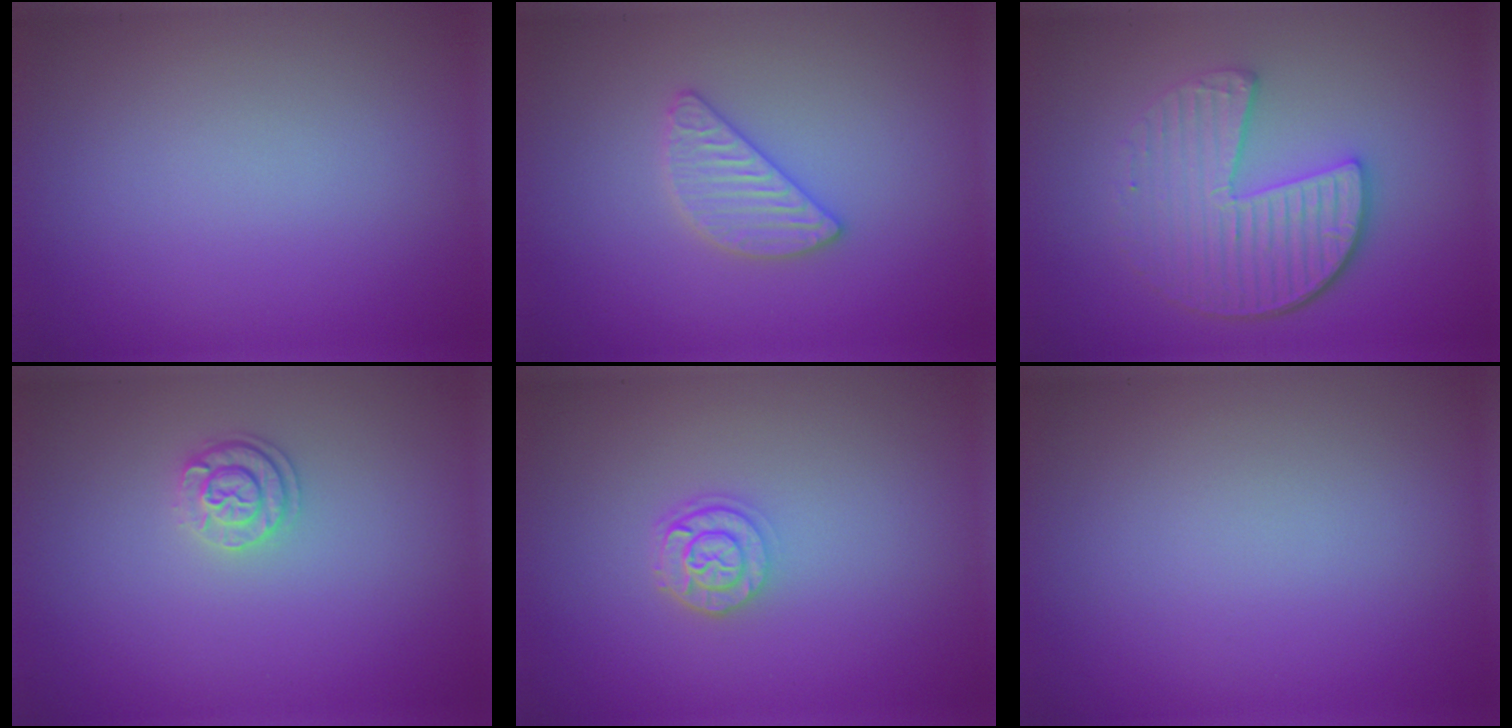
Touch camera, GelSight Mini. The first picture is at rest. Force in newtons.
{"total": 2.6, "press": 2.6, "slide": 0.3}
{"total": 5.3, "press": 4.0, "slide": 3.5}
{"total": 1.9, "press": 1.7, "slide": 0.9}
{"total": 2.3, "press": 1.9, "slide": 1.4}
{"total": 0.0}